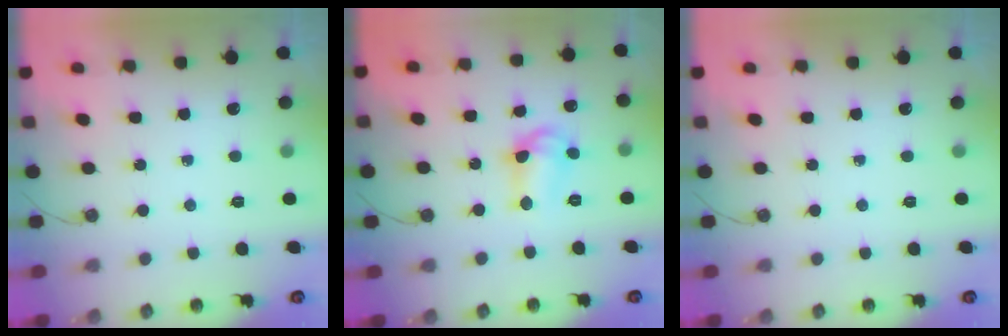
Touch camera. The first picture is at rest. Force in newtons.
{"total": 10.0, "press": 9.3, "slide": 3.7}
{"total": 0.0}